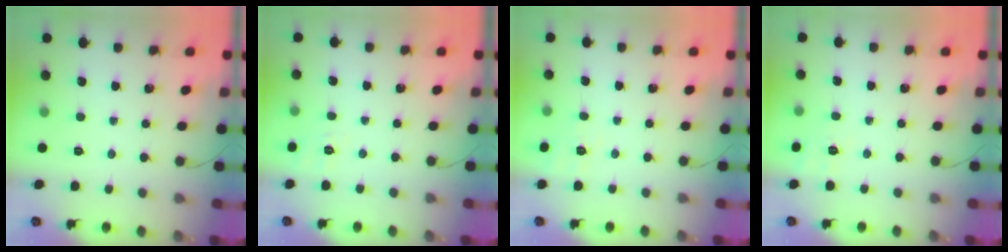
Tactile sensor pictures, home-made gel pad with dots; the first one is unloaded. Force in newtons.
{"total": 2.2, "press": 0.7, "slide": 2.1}
{"total": 8.0, "press": 7.7, "slide": 2.1}
{"total": 2.5, "press": 1.3, "slide": 2.2}